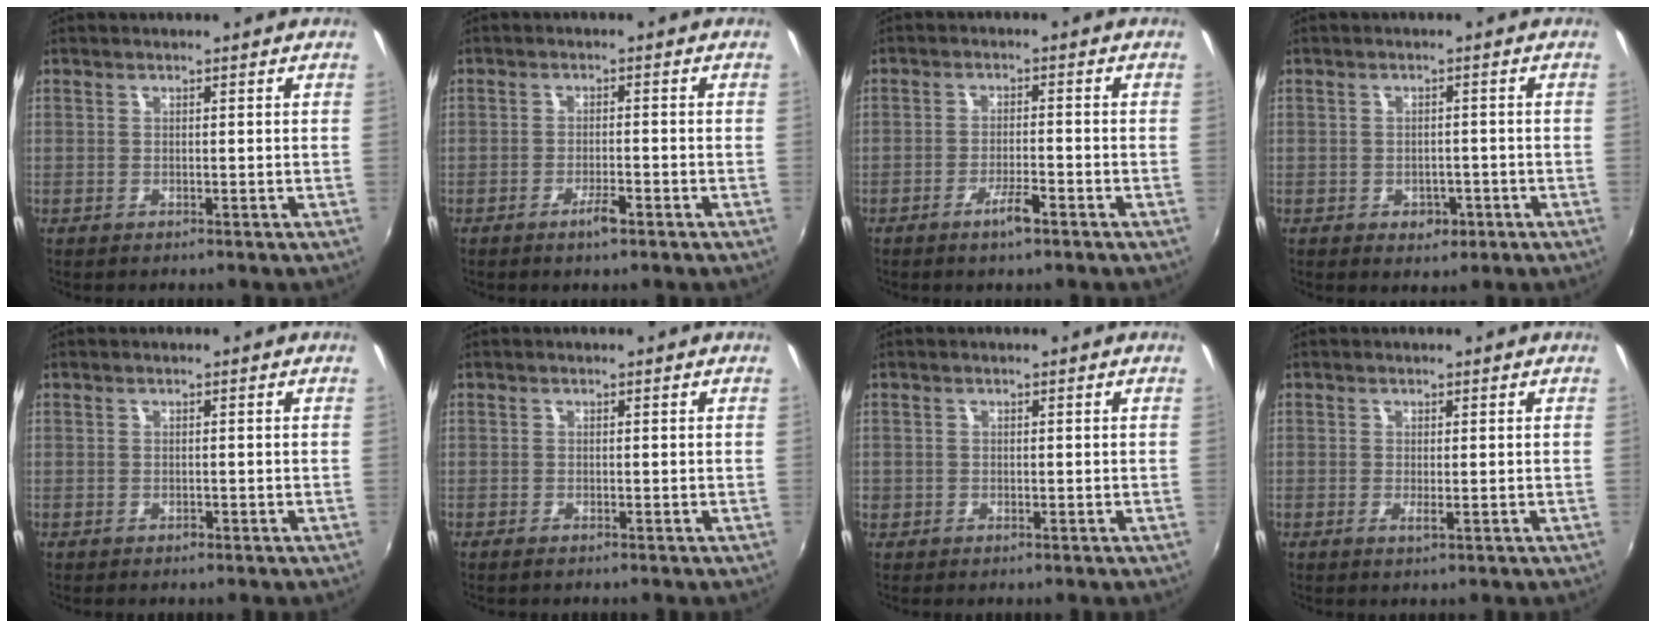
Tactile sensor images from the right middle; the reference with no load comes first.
{"total": 2.7, "force": [-1.9, 0.6, 1.8], "torque": [-0.042, -0.004, -0.034]}
{"total": 3.6, "force": [-2.5, 0.6, 2.5], "torque": [-0.058, -0.004, -0.045]}
{"total": 3.3, "force": [-1.3, 2.8, 1.3], "torque": [-0.026, 0.002, -0.009]}
{"total": 0.6, "force": [-0.4, 0.4, 0.0], "torque": [0.000, -0.003, -0.007]}
{"total": 0.7, "force": [-0.5, 0.1, 0.5], "torque": [-0.009, -0.002, -0.010]}
{"total": 1.4, "force": [-0.5, 1.2, 0.4], "torque": [-0.009, -0.002, -0.011]}
{"total": 1.2, "force": [-0.1, 0.1, 1.2], "torque": [-0.023, -0.004, -0.004]}